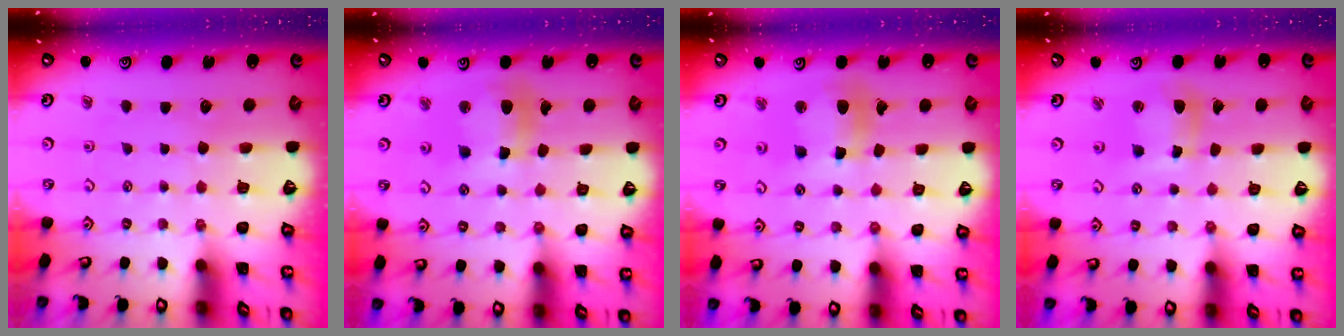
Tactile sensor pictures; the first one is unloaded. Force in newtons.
{"total": 12.2, "press": 12.0, "slide": 2.4}
{"total": 12.2, "press": 12.0, "slide": 2.4}
{"total": 8.1, "press": 8.0, "slide": 1.4}